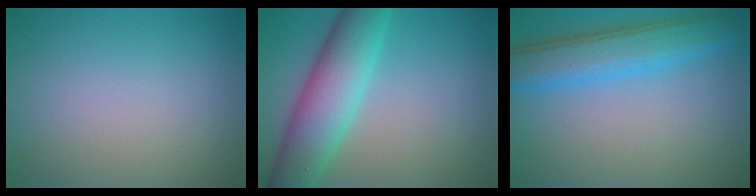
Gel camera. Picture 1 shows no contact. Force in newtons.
{"total": 7.4, "press": 7.4, "slide": 0.1}
{"total": 5.6, "press": 5.6, "slide": 0.1}